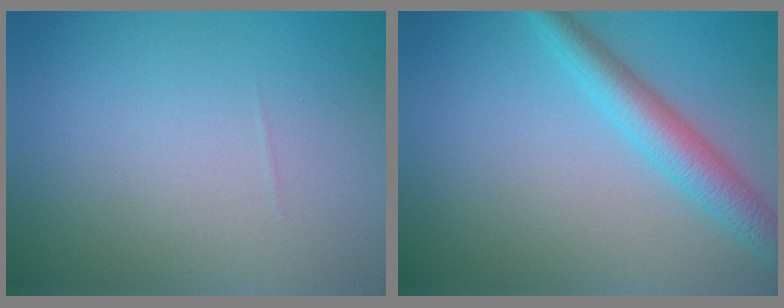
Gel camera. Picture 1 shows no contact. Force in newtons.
{"total": 4.0, "press": 4.0, "slide": 0.0}